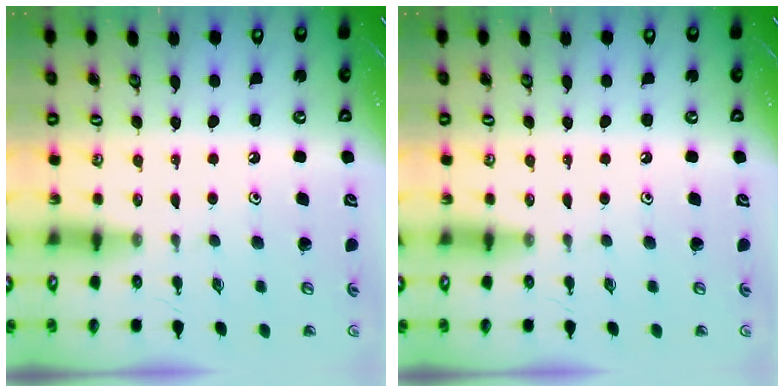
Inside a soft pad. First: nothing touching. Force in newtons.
{"total": 0.0}